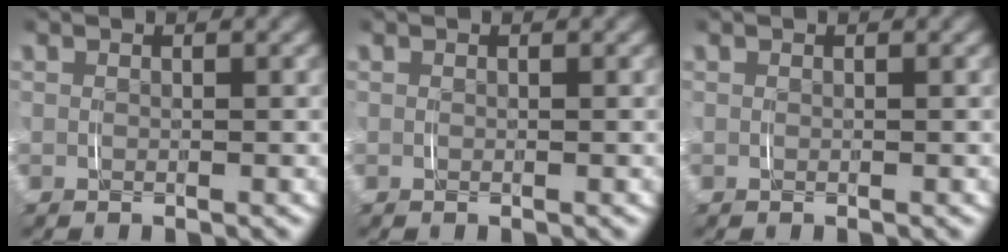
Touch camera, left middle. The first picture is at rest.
{"total": 0.0}
{"total": 0.0}